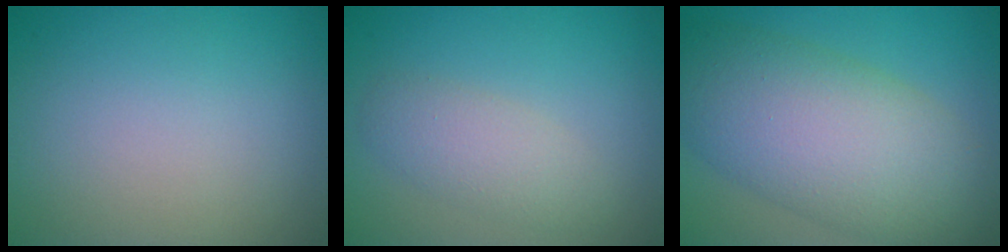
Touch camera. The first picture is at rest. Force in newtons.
{"total": 2.8, "press": 2.7, "slide": 0.3}
{"total": 9.9, "press": 9.9, "slide": 0.3}